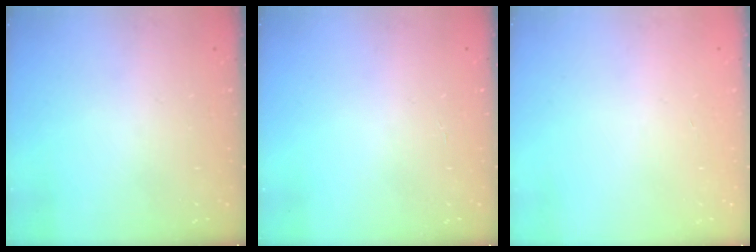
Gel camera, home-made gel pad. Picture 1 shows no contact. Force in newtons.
{"total": 2.5, "press": 2.5, "slide": 0.3}
{"total": 0.0}